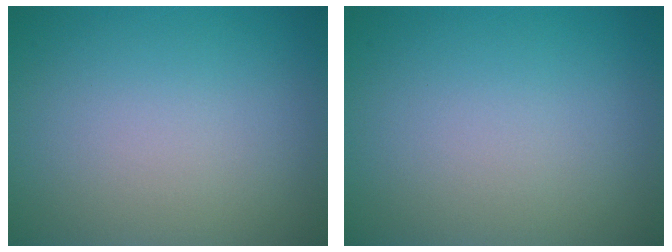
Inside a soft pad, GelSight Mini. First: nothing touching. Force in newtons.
{"total": 0.0}